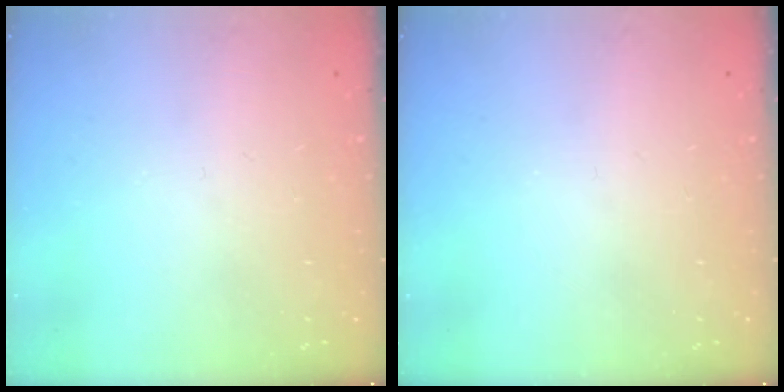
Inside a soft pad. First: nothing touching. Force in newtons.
{"total": 0.0}